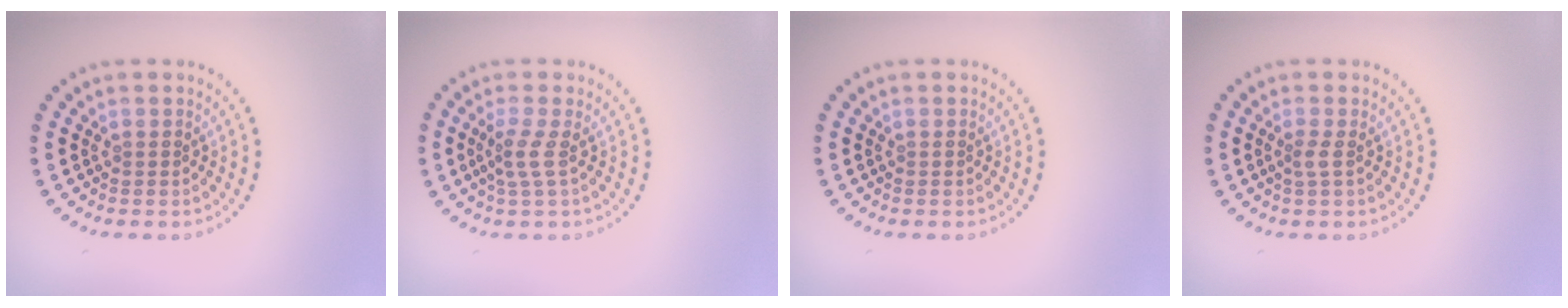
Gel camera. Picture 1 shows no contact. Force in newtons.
{"total": 1.8, "press": 1.3, "slide": 1.2}
{"total": 0.0}
{"total": 0.9, "press": 0.6, "slide": 0.7}